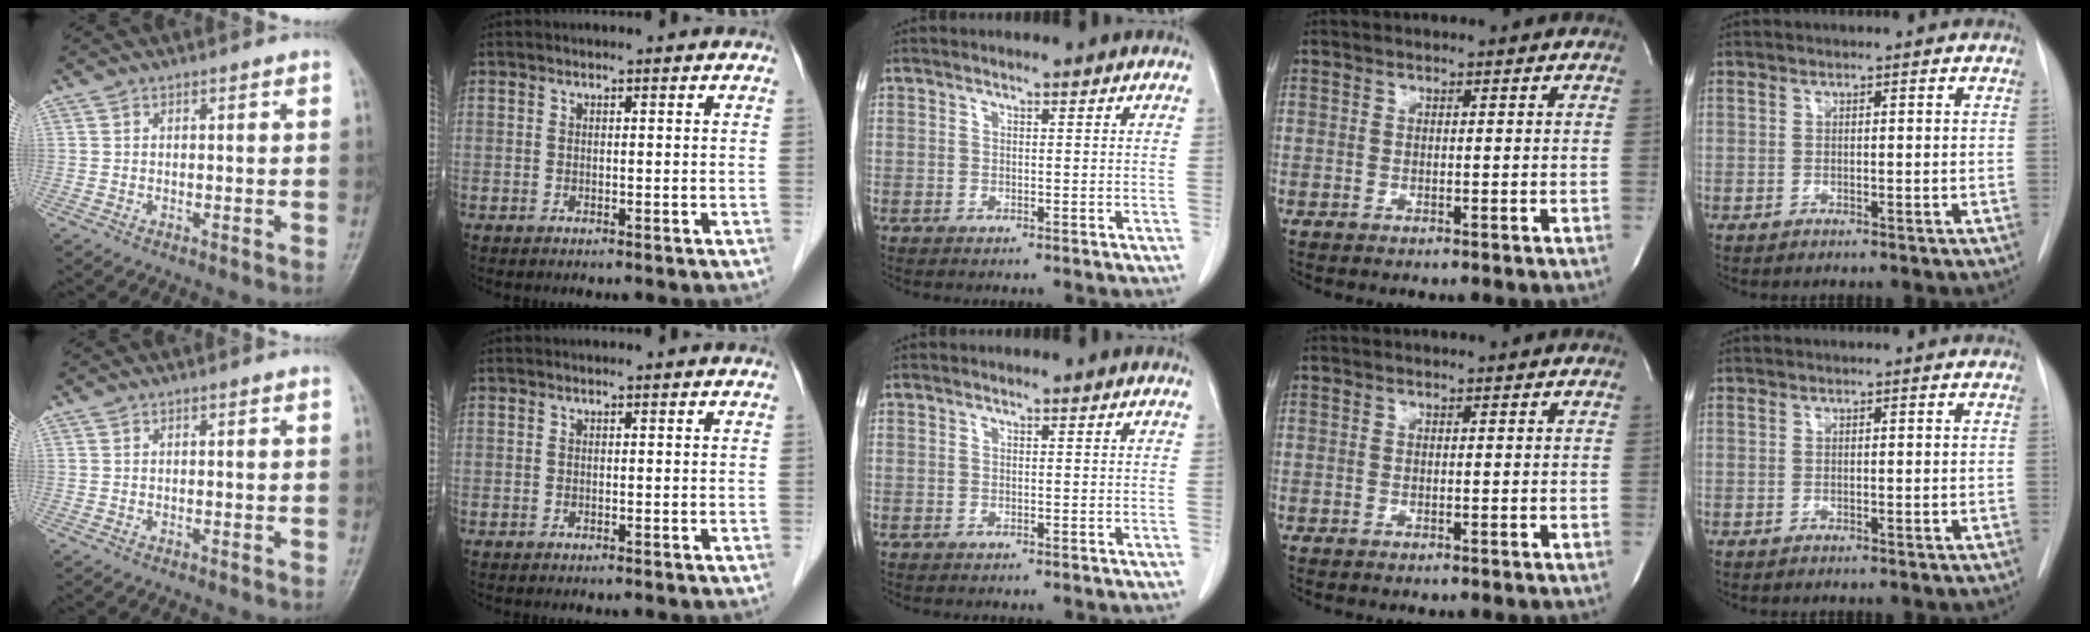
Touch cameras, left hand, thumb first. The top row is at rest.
{}